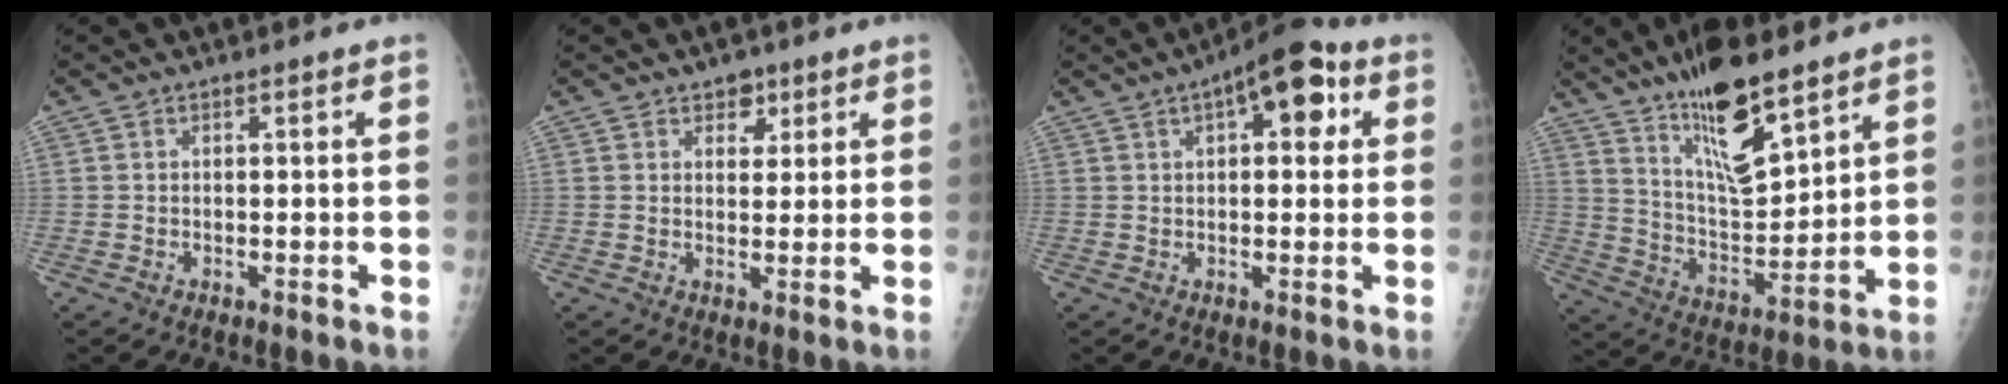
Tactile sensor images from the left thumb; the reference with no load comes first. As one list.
[{"total": 3.7, "force": [2.2, 2.5, 1.7], "torque": [0.002, -0.011, 0.031]}, {"total": 10.5, "force": [4.0, 4.8, 8.5], "torque": [-0.085, 0.011, 0.046]}, {"total": 15.9, "force": [10.9, 4.6, 10.7], "torque": [-0.160, -0.073, 0.203]}]